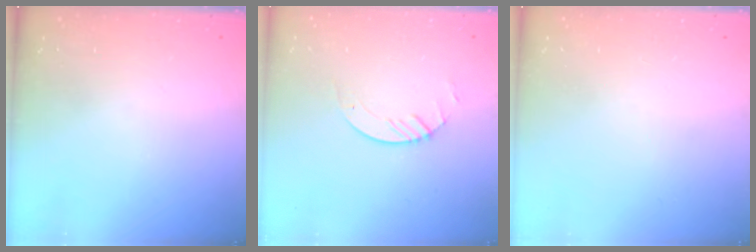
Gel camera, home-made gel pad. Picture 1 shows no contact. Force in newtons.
{"total": 3.5, "press": 3.5, "slide": 0.3}
{"total": 0.0}